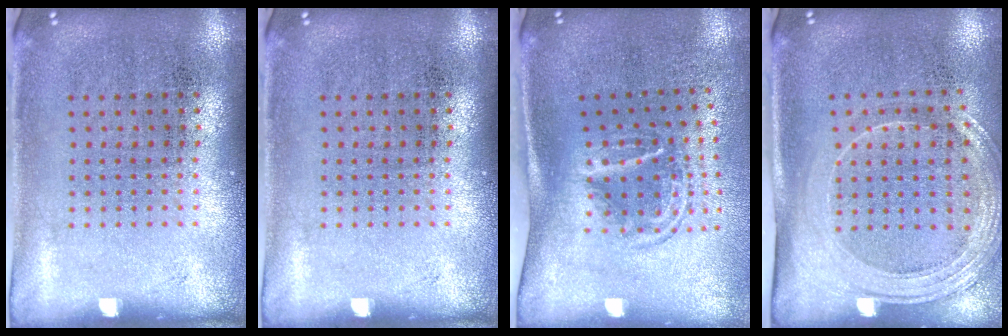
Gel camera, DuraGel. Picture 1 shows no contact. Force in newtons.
{"total": 0.0}
{"total": 1.8, "press": 1.2, "slide": 1.3}
{"total": 2.1, "press": 1.8, "slide": 1.1}